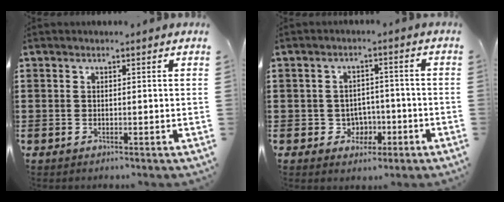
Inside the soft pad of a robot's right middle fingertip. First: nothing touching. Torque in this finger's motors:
{"motor_torque": [-0.25, -0.03, 0.03, 0.04]}